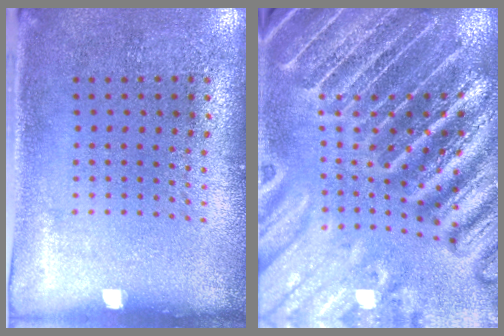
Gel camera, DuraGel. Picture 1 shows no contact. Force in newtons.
{"total": 5.5, "press": 4.8, "slide": 2.7}